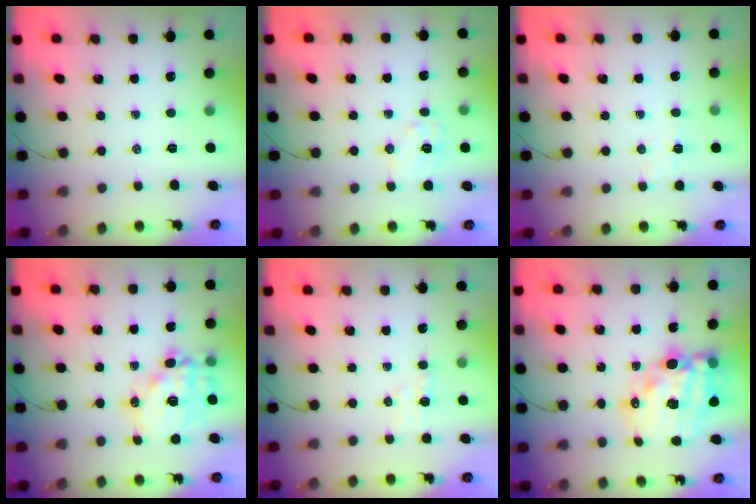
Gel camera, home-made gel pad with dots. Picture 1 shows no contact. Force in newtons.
{"total": 7.4, "press": 7.3, "slide": 1.2}
{"total": 3.6, "press": 3.4, "slide": 1.0}
{"total": 15.3, "press": 14.9, "slide": 3.4}
{"total": 4.9, "press": 4.7, "slide": 1.3}
{"total": 20.3, "press": 19.7, "slide": 4.9}